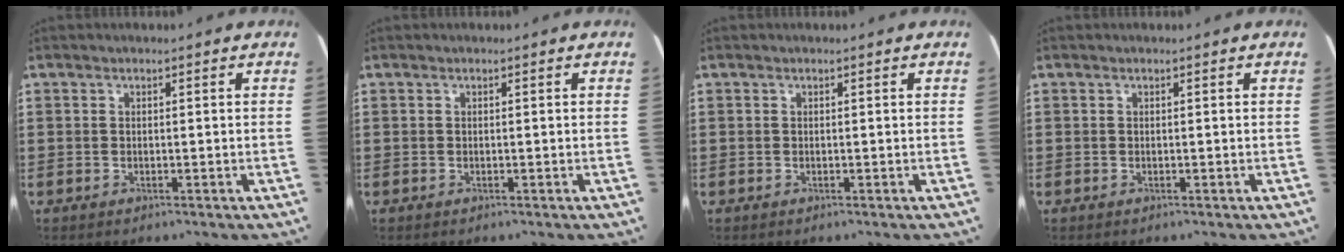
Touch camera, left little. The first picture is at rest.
{"total": 0.0}
{"total": 0.0}
{"total": 0.0}